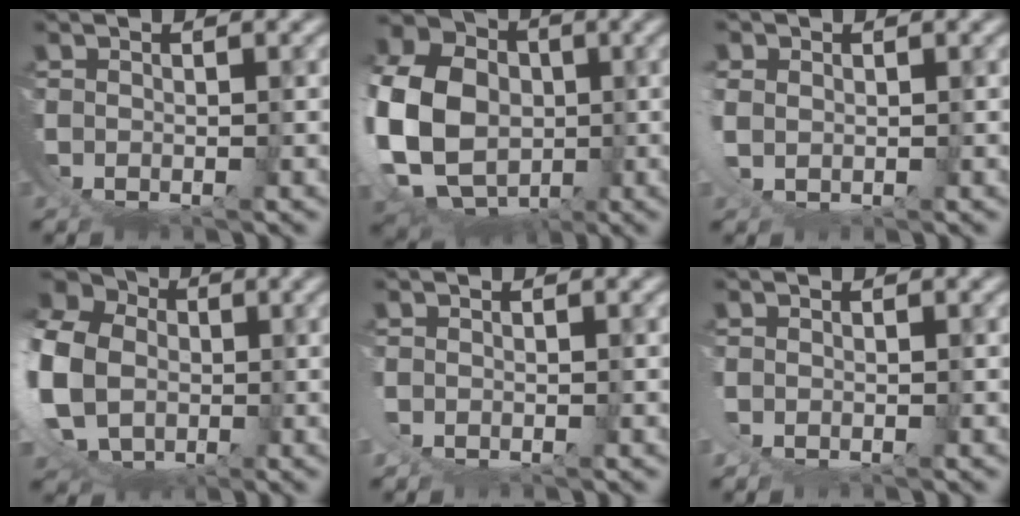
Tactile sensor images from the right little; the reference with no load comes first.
{"total": 15.3, "force": [-0.5, 12.4, 9.0], "torque": [-0.213, -0.053, 0.001]}
{"total": 1.6, "force": [1.0, 0.6, 1.1], "torque": [-0.043, -0.011, 0.029]}
{"total": 14.6, "force": [1.2, 12.0, 8.3], "torque": [-0.196, -0.025, 0.017]}
{"total": 0.0}
{"total": 0.6, "force": [-0.1, 0.0, 0.6], "torque": [-0.019, -0.005, 0.000]}